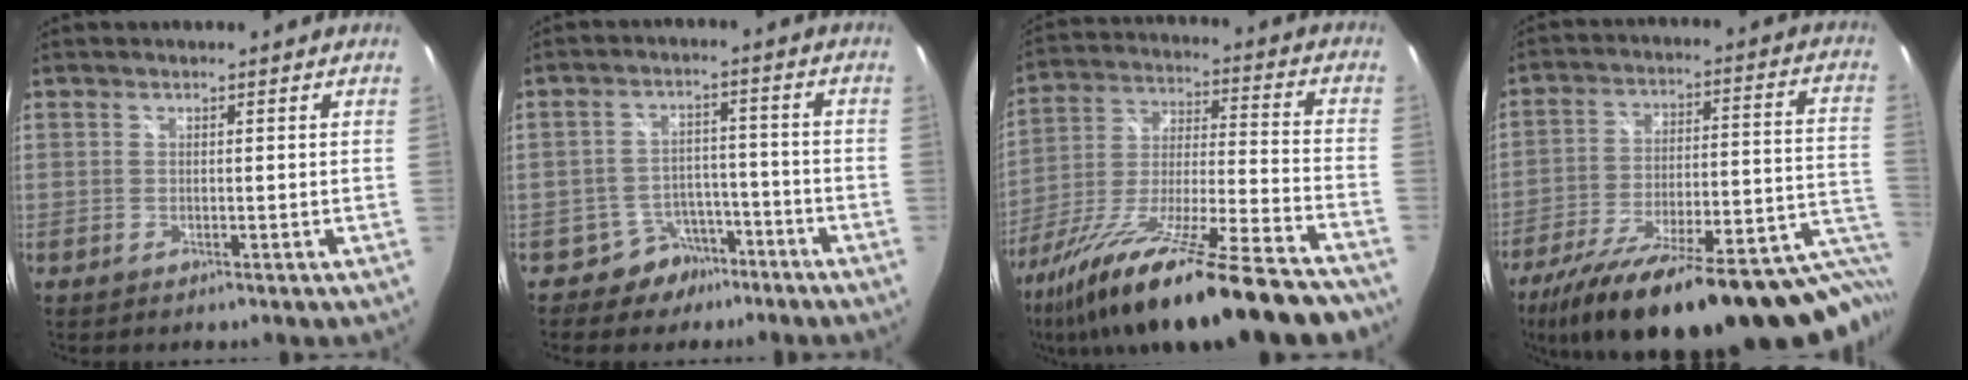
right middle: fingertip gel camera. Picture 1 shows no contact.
{"total": 6.6, "force": [-4.7, 4.6, 0.6], "torque": [-0.014, 0.027, -0.063]}
{"total": 30.1, "force": [-22.5, 4.5, 19.5], "torque": [-0.344, -0.074, -0.351]}
{"total": 34.6, "force": [-26.1, 8.4, 21.1], "torque": [-0.294, -0.053, -0.364]}